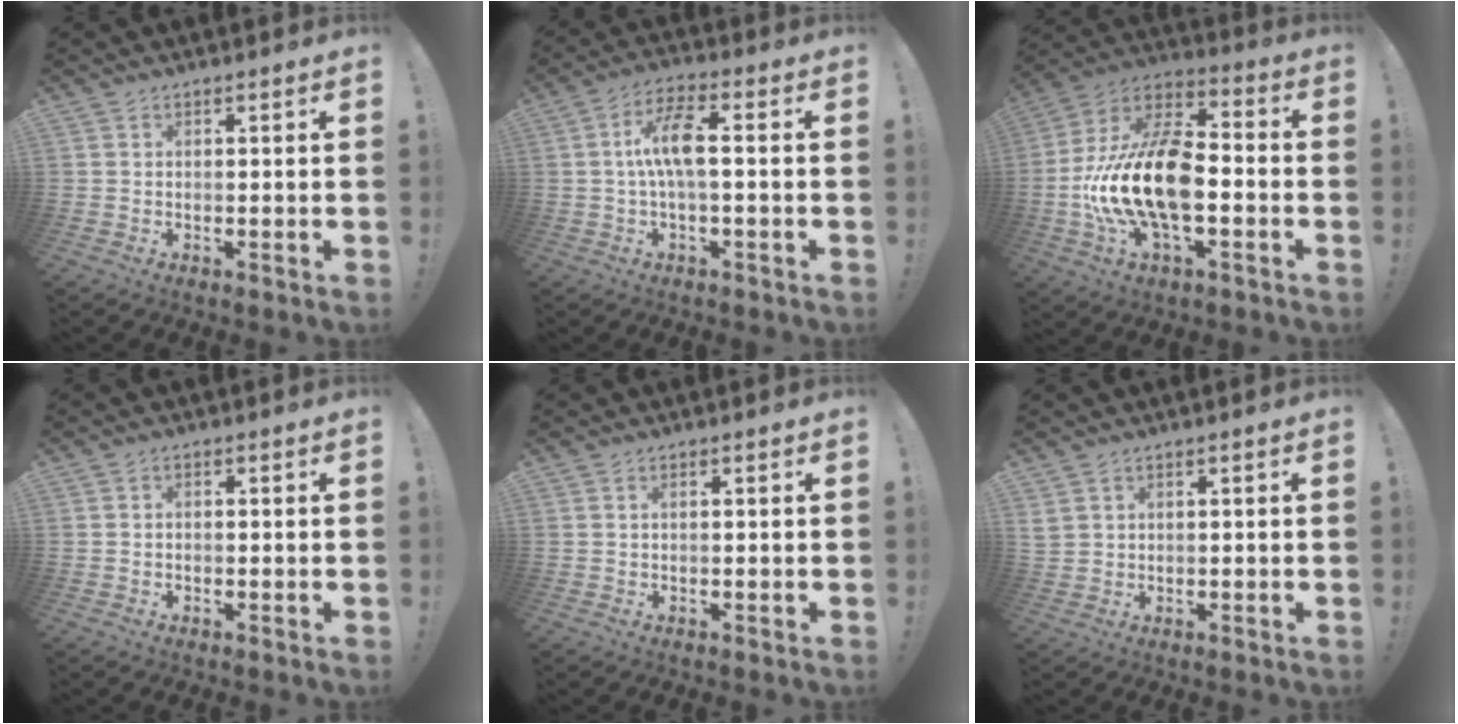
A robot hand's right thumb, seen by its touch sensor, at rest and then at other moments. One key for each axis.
{"total": 10.1, "fx": 0.7, "fy": 3.2, "fz": 9.5, "tx": -0.183, "ty": 0.007, "tz": 0.010}
{"total": 22.1, "fx": -4.1, "fy": 11.4, "fz": 18.5, "tx": -0.355, "ty": 0.020, "tz": -0.064}
{"total": 1.0, "fx": -0.6, "fy": 0.6, "fz": 0.5, "tx": -0.010, "ty": 0.003, "tz": -0.011}
{"total": 0.7, "fx": 0.2, "fy": 0.0, "fz": 0.7, "tx": -0.015, "ty": 0.000, "tz": 0.004}
{"total": 2.4, "fx": 1.4, "fy": 1.7, "fz": 0.9, "tx": -0.012, "ty": -0.003, "tz": 0.026}